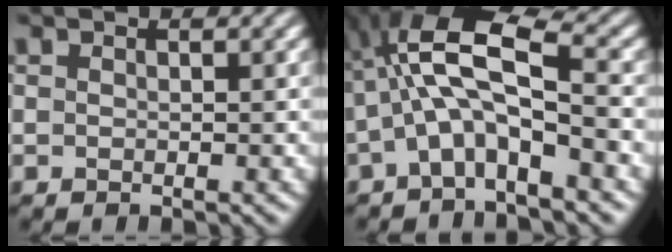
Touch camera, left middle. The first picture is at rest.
{"total": 7.7, "force": [-0.5, 2.6, 7.2], "torque": [-0.134, 0.028, -0.029]}